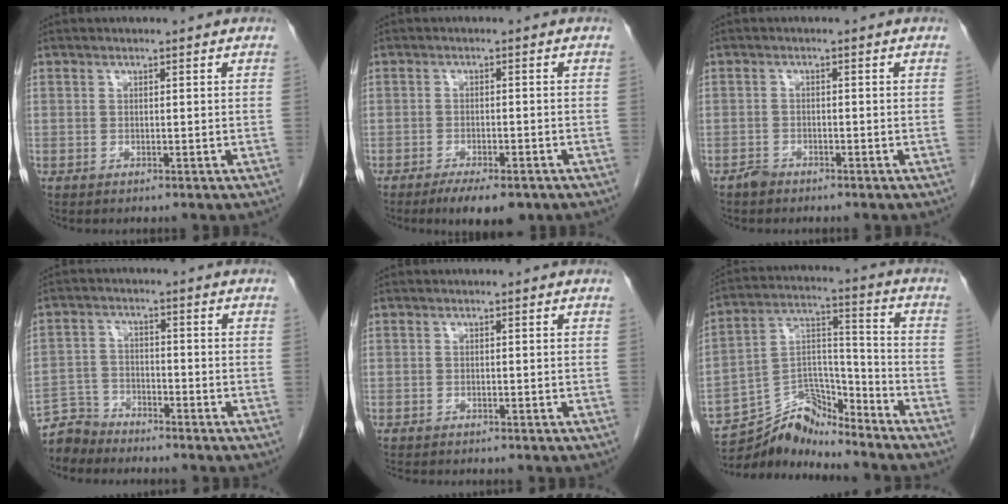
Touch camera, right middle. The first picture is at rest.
{"total": 6.5, "force": [-4.7, 1.9, 4.1], "torque": [-0.056, -0.008, -0.067]}
{"total": 1.3, "force": [-1.2, 0.6, 0.1], "torque": [-0.004, 0.002, -0.022]}
{"total": 4.6, "force": [-4.5, 1.0, -0.7], "torque": [0.011, -0.004, -0.089]}
{"total": 3.2, "force": [-2.9, 0.7, 1.3], "torque": [-0.019, -0.006, -0.040]}
{"total": 10.7, "force": [-10.7, 1.0, 0.3], "torque": [-0.005, 0.048, -0.201]}